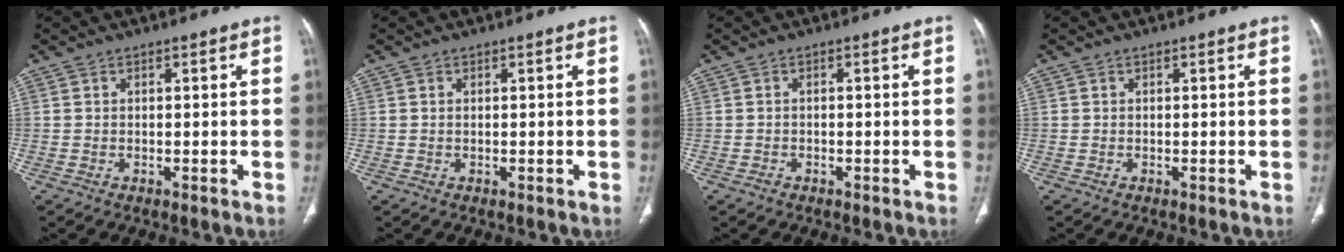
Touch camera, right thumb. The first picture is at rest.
{"total": 0.0}
{"total": 0.7, "force": [-0.5, 0.4, 0.2], "torque": [-0.006, 0.004, -0.010]}
{"total": 0.0}